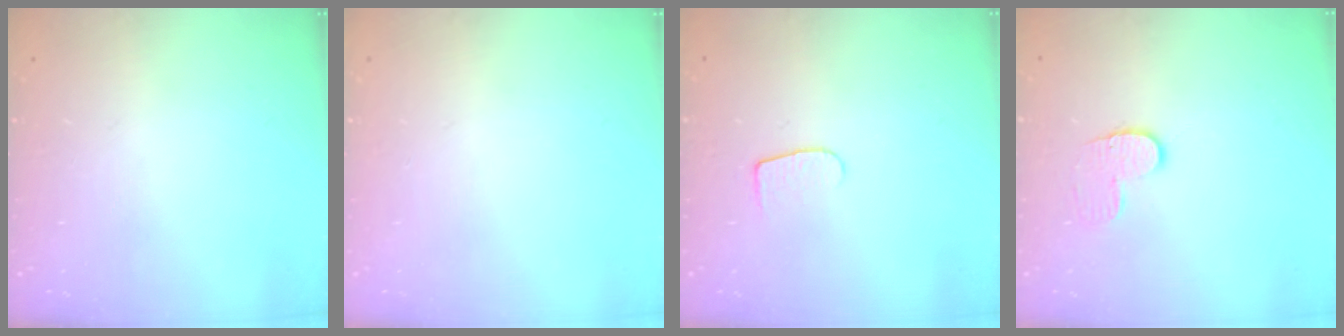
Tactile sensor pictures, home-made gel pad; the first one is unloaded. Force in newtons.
{"total": 0.0}
{"total": 5.8, "press": 5.8, "slide": 0.7}
{"total": 6.3, "press": 6.3, "slide": 0.7}